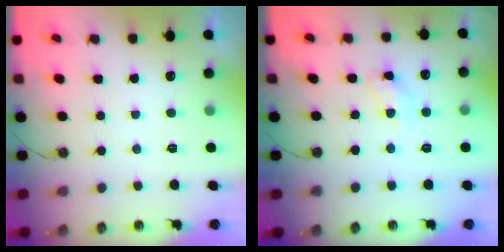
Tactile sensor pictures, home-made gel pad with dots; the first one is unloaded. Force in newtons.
{"total": 6.9, "press": 6.8, "slide": 0.6}